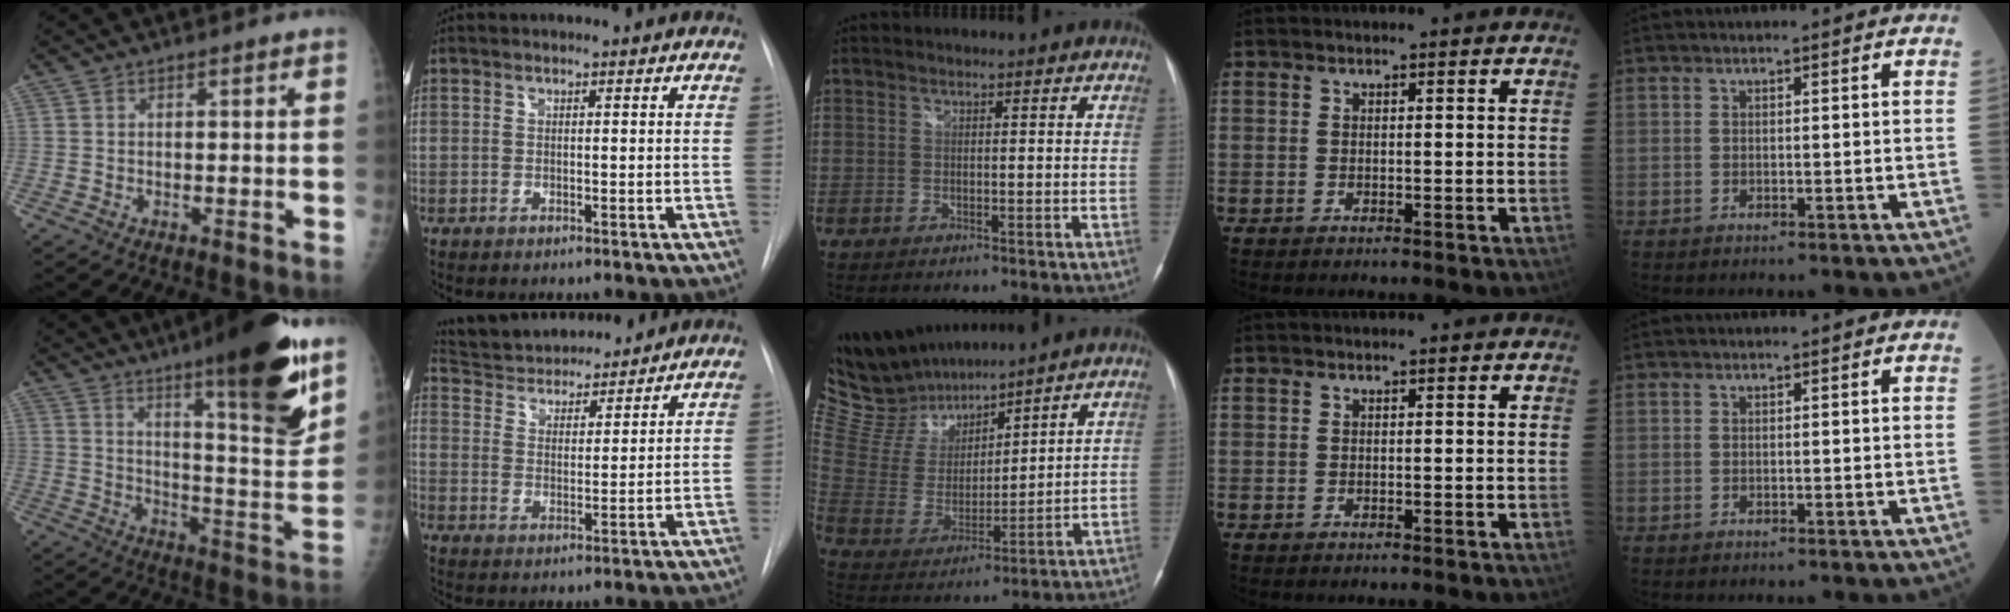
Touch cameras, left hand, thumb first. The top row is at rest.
{"thumb": {"total": 21.6, "force": [13.3, 3.8, 16.6], "torque": [-0.211, -0.077, 0.202]}, "index": {"total": 14.6, "force": [13.5, 3.5, 4.3], "torque": [-0.073, 0.017, 0.220]}, "middle": {"total": 13.0, "force": [12.4, 2.7, 2.8], "torque": [-0.080, 0.011, 0.259]}}